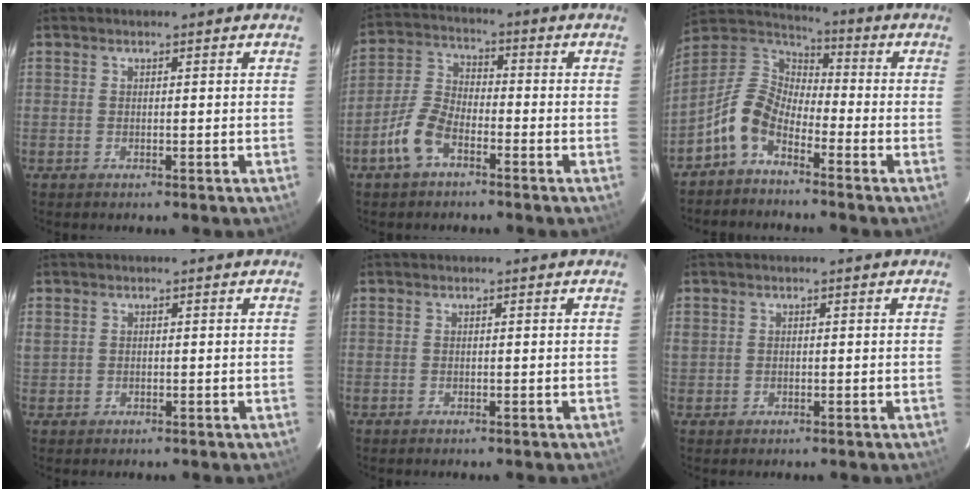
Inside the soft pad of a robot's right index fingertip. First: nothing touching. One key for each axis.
{"total": 8.0, "fx": -4.7, "fy": 4.0, "fz": 5.2, "tx": -0.120, "ty": 0.011, "tz": -0.095}
{"total": 9.6, "fx": -5.5, "fy": 5.3, "fz": 5.8, "tx": -0.124, "ty": 0.021, "tz": -0.123}
{"total": 2.0, "fx": 0.5, "fy": 1.8, "fz": 0.8, "tx": -0.012, "ty": 0.002, "tz": 0.010}
{"total": 0.0}
{"total": 1.6, "fx": 0.3, "fy": 1.6, "fz": 0.5, "tx": -0.006, "ty": 0.002, "tz": 0.004}